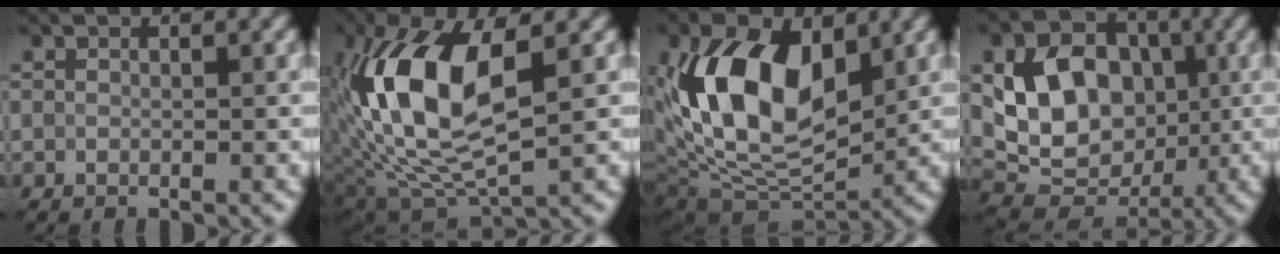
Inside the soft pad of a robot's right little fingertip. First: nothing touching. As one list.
[{"total": 11.2, "force": [1.8, 5.0, 9.8], "torque": [-0.208, 0.010, 0.030]}, {"total": 11.9, "force": [2.6, 7.0, 9.3], "torque": [-0.168, -0.002, 0.042]}, {"total": 9.0, "force": [0.7, 6.9, 5.6], "torque": [-0.105, -0.002, 0.012]}]